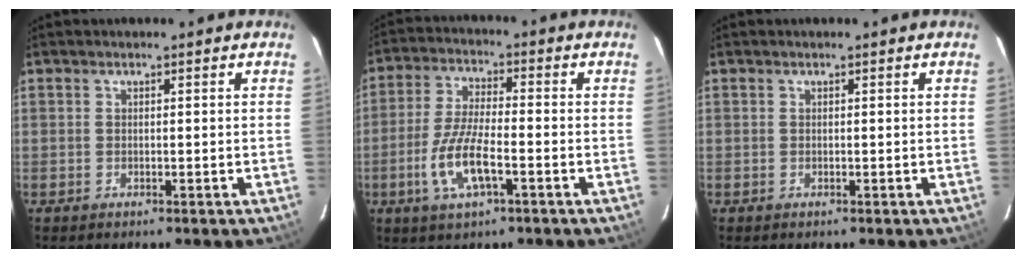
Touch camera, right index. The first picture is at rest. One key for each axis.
{"total": 9.9, "fx": -3.6, "fy": 2.8, "fz": 8.7, "tx": -0.184, "ty": -0.004, "tz": -0.071}
{"total": 0.0}